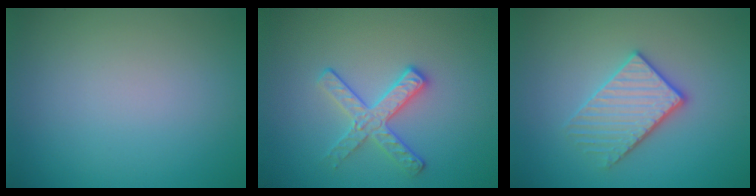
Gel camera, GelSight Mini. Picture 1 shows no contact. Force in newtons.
{"total": 2.8, "press": 2.7, "slide": 0.7}
{"total": 3.3, "press": 3.1, "slide": 1.1}